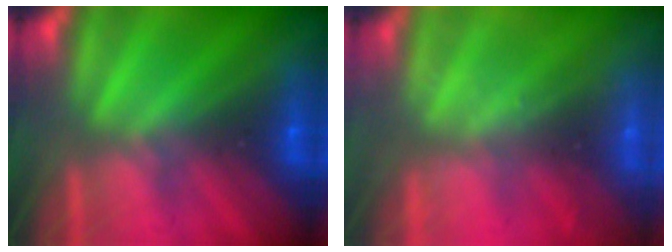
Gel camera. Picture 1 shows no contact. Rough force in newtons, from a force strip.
{"total": 2.3}